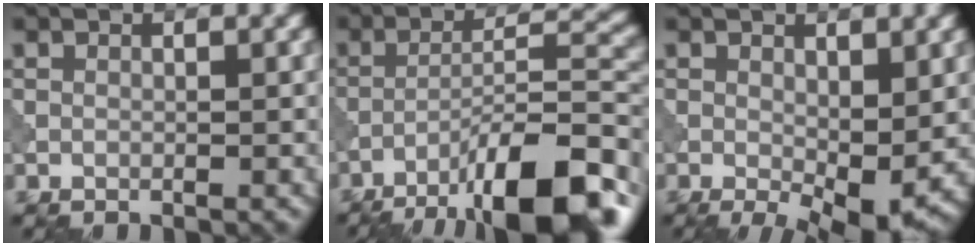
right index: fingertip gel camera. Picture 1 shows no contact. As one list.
[{"total": 12.8, "force": [-8.5, 3.3, 9.1], "torque": [-0.140, 0.013, -0.139]}, {"total": 5.1, "force": [-0.4, 2.2, 4.6], "torque": [-0.069, -0.013, -0.002]}]